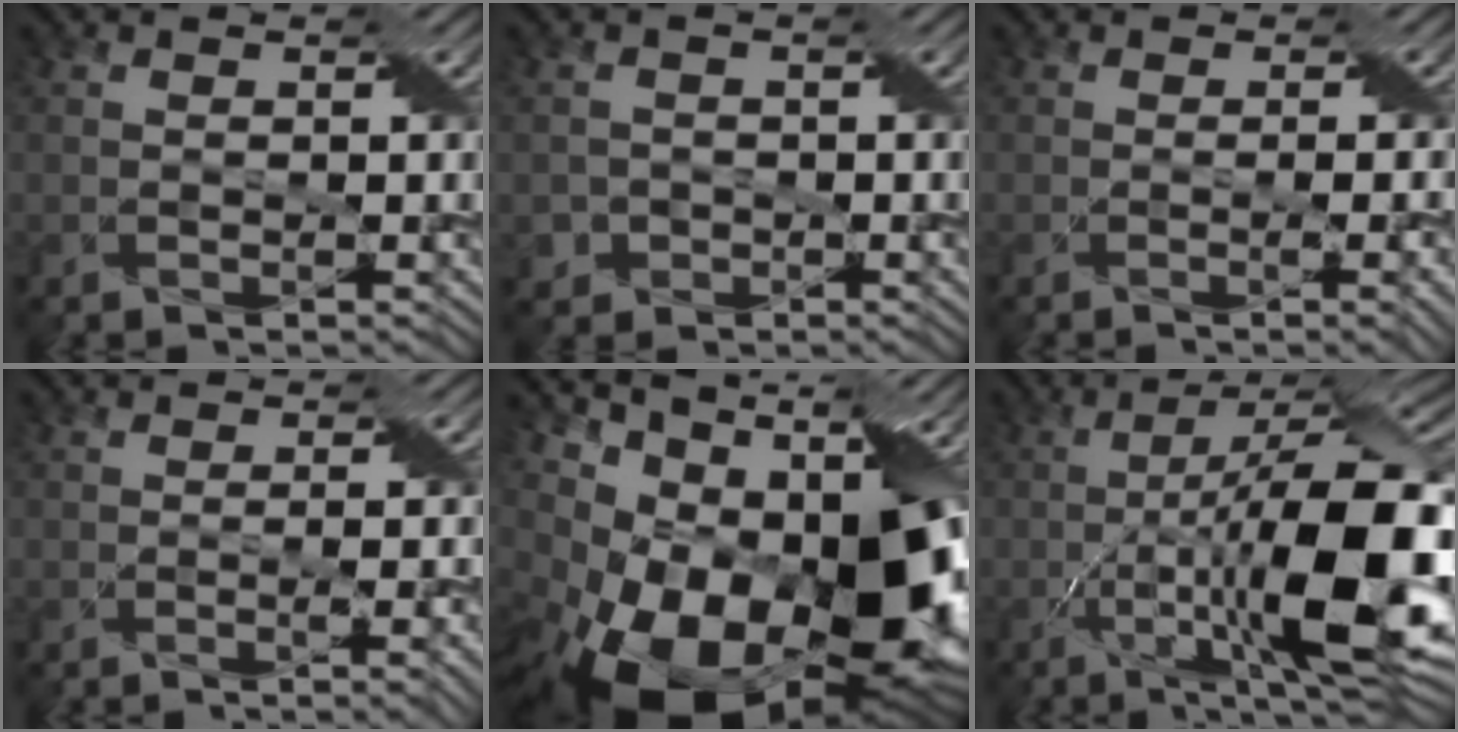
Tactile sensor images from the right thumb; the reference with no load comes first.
{"total": 2.0, "force": [-0.8, 1.8, 0.0], "torque": [-0.003, -0.004, -0.015]}
{"total": 4.2, "force": [-0.6, 0.9, 4.1], "torque": [-0.059, 0.003, -0.007]}
{"total": 3.5, "force": [-0.4, 0.6, 3.5], "torque": [-0.051, 0.005, -0.007]}
{"total": 18.8, "force": [-3.4, 12.6, 13.5], "torque": [-0.240, -0.028, -0.040]}
{"total": 17.2, "force": [-4.0, 5.2, 15.9], "torque": [-0.251, 0.004, -0.067]}